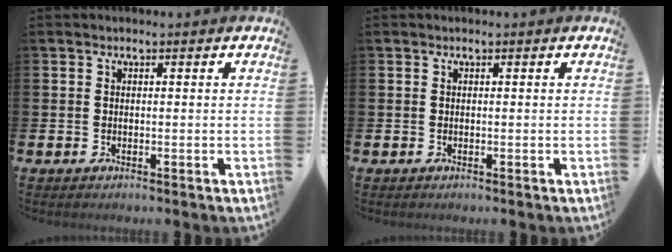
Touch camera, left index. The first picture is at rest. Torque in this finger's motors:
{"motor_torque": [-0.01, 0.01, 0.00, 0.00]}